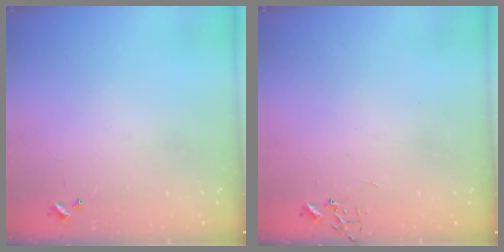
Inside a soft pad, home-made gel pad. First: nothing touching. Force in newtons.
{"total": 0.0}